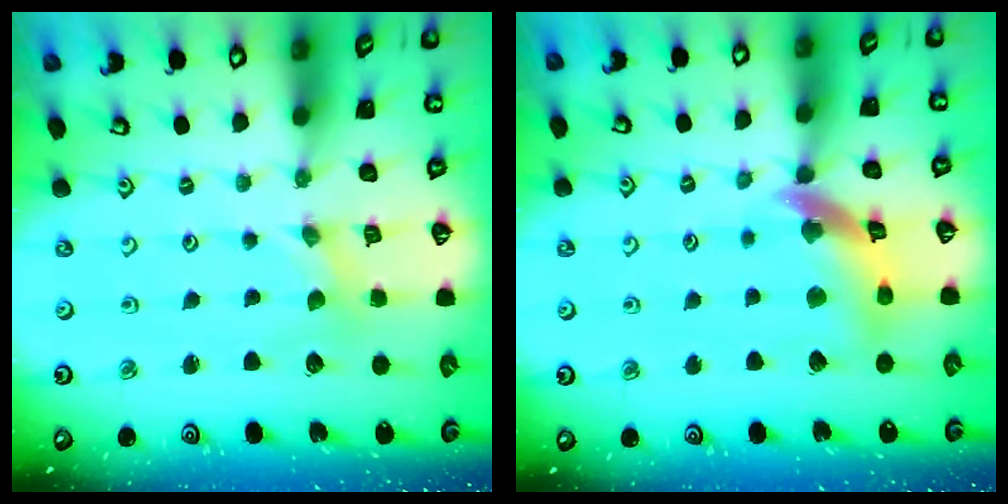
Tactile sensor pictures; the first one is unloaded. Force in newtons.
{"total": 11.3, "press": 11.2, "slide": 1.4}